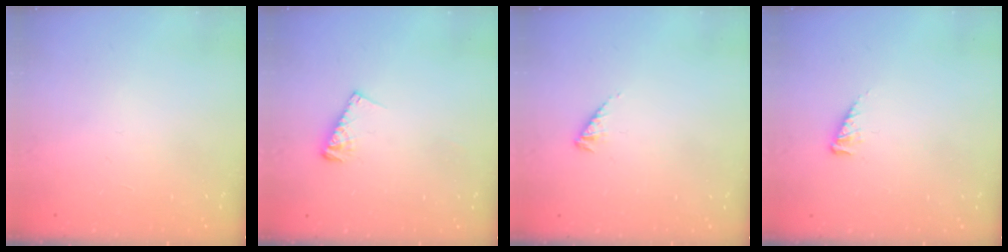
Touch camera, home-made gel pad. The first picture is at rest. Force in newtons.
{"total": 5.0, "press": 4.9, "slide": 0.7}
{"total": 2.3, "press": 2.3, "slide": 0.5}
{"total": 3.6, "press": 3.6, "slide": 0.5}